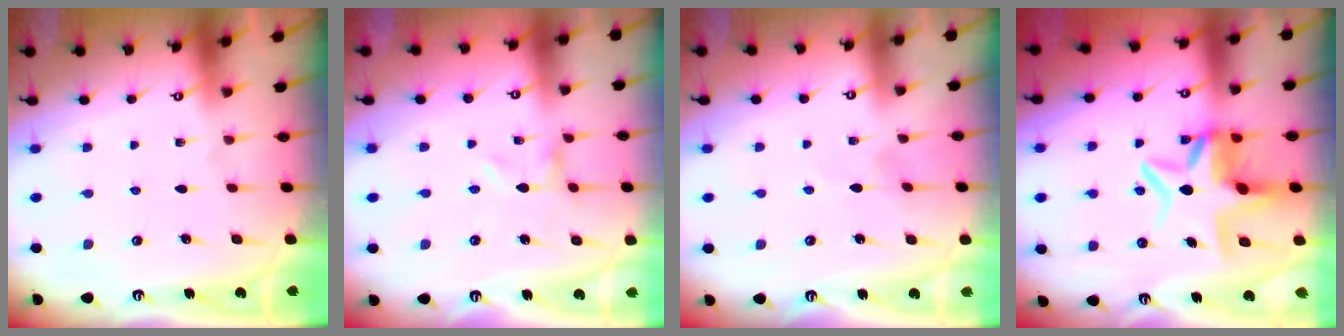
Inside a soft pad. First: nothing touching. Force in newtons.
{"total": 0.0}
{"total": 0.8, "press": 0.8, "slide": 0.2}
{"total": 9.8, "press": 9.3, "slide": 3.2}